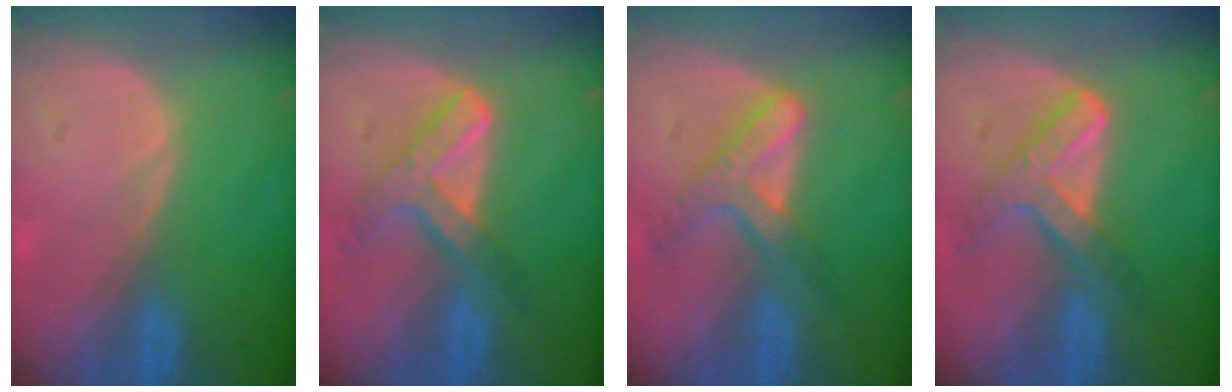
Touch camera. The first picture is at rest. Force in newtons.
{"total": 7.2, "press": 6.2, "slide": 3.8}
{"total": 7.0, "press": 5.9, "slide": 3.7}
{"total": 7.3, "press": 6.2, "slide": 3.8}